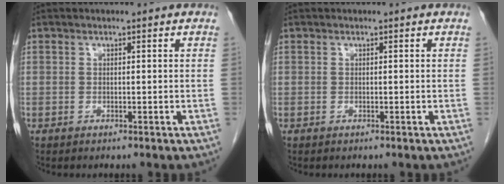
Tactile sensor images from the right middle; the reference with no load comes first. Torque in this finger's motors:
{"motor_torque": [-0.05, -0.13, -0.03, 0.00]}